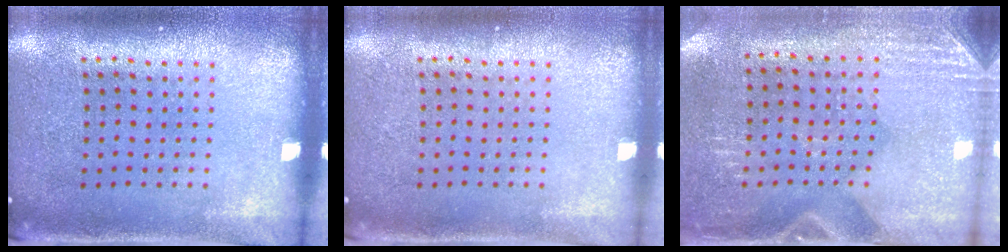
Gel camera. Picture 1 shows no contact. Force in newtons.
{"total": 0.0}
{"total": 2.8, "press": 2.5, "slide": 1.3}